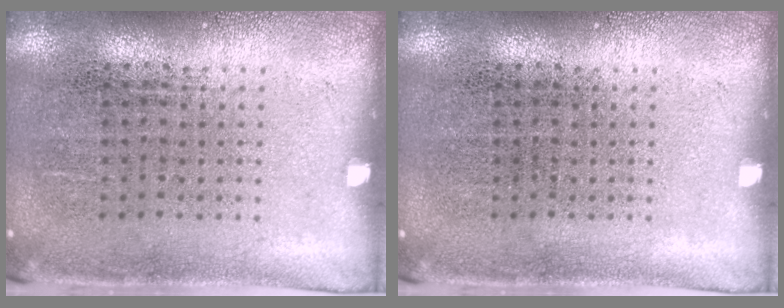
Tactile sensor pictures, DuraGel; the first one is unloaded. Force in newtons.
{"total": 0.0}